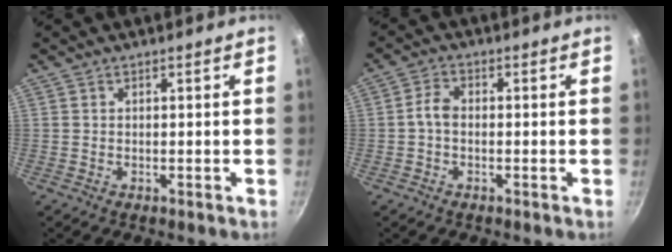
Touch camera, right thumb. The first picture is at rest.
{"total": 3.1, "force": [-0.6, 2.0, 2.3], "torque": [-0.044, 0.018, -0.018]}